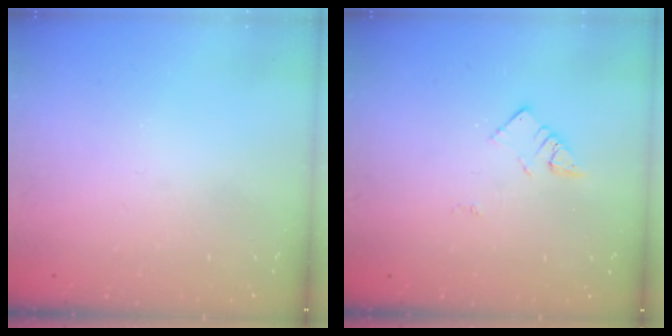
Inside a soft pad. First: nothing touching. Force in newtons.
{"total": 3.0, "press": 3.0, "slide": 0.4}